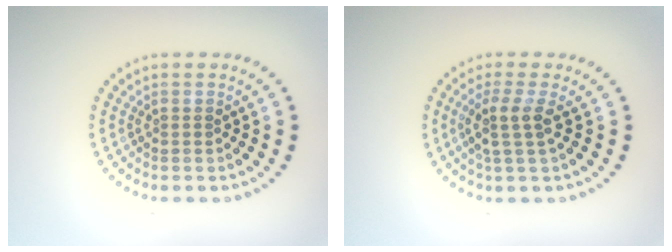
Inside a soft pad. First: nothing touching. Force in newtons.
{"total": 2.5, "press": 2.0, "slide": 1.6}